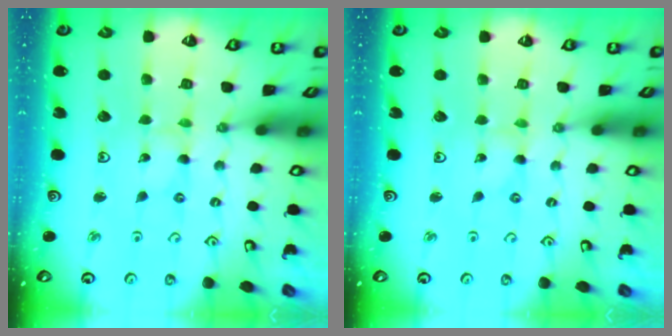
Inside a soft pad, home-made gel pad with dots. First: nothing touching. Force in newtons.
{"total": 0.0}